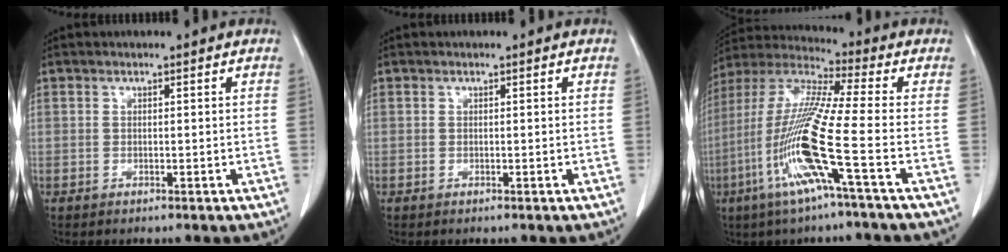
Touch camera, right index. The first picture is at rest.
{"total": 0.0}
{"total": 15.7, "force": [-5.4, -1.0, 14.7], "torque": [-0.309, -0.015, -0.116]}